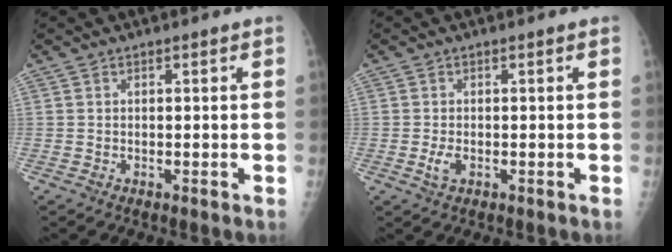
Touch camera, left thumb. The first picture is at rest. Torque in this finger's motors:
{"motor_torque": [-0.10, 0.08, 0.08, 0.03, 0.01]}